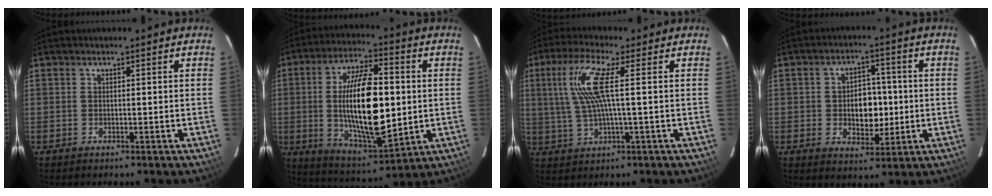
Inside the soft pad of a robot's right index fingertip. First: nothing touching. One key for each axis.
{"total": 20.7, "fx": 0.1, "fy": 7.8, "fz": 19.2, "tx": -0.350, "ty": -0.010, "tz": 0.011}
{"total": 10.3, "fx": 2.6, "fy": 4.7, "fz": 8.8, "tx": -0.168, "ty": 0.018, "tz": 0.050}
{"total": 7.8, "fx": -0.6, "fy": 5.4, "fz": 5.6, "tx": -0.099, "ty": 0.007, "tz": 0.000}